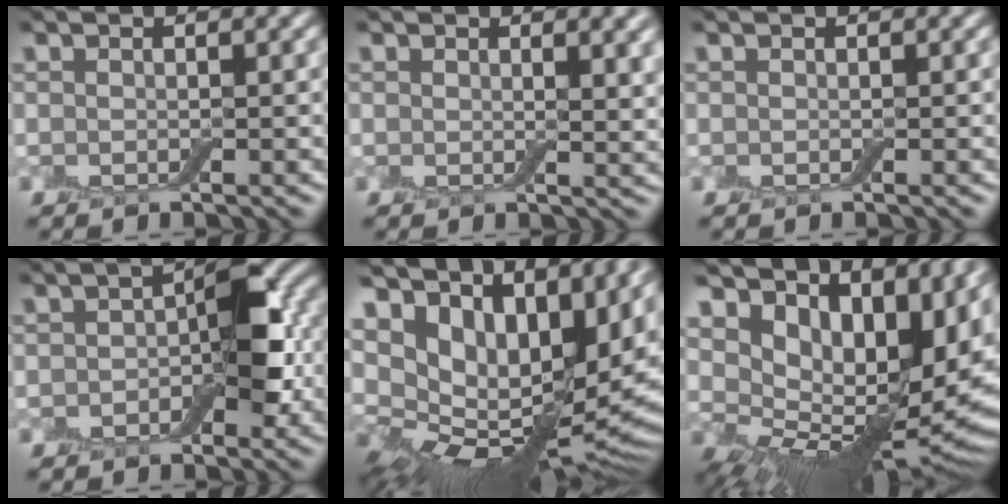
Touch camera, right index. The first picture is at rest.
{"total": 2.2, "force": [0.7, 0.9, 1.9], "torque": [-0.026, -0.003, 0.013]}
{"total": 0.0}
{"total": 5.6, "force": [-0.5, 3.1, 4.6], "torque": [-0.059, 0.010, -0.015]}
{"total": 13.3, "force": [3.7, 7.7, 10.3], "torque": [-0.166, -0.016, 0.099]}
{"total": 12.4, "force": [5.1, 6.6, 9.3], "torque": [-0.141, -0.007, 0.103]}